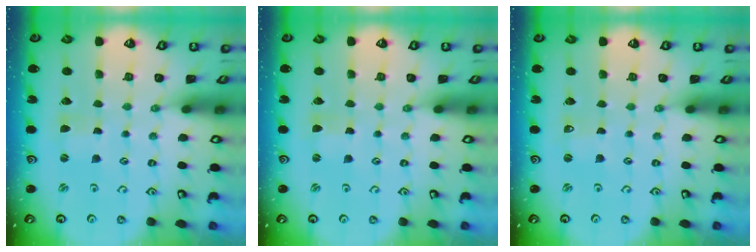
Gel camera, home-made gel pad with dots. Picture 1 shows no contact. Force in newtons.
{"total": 0.0}
{"total": 0.0}